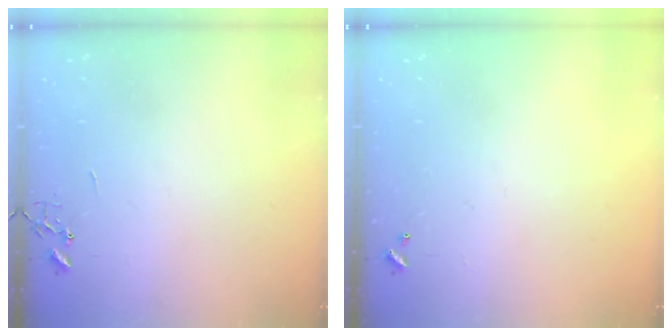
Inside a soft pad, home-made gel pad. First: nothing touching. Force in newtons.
{"total": 0.0}